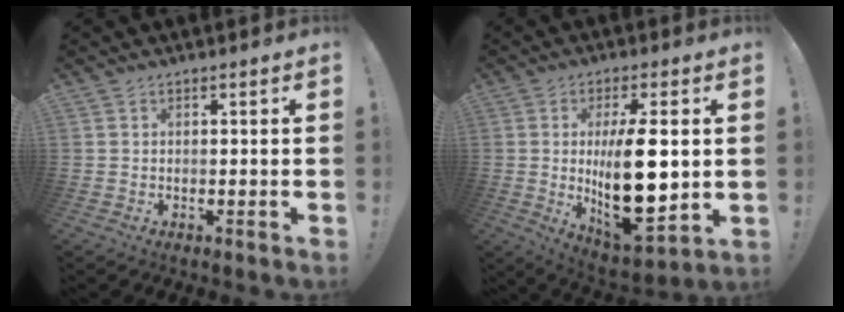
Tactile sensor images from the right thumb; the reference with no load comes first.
{"total": 18.7, "force": [0.8, 7.7, 17.0], "torque": [-0.288, -0.022, 0.015]}